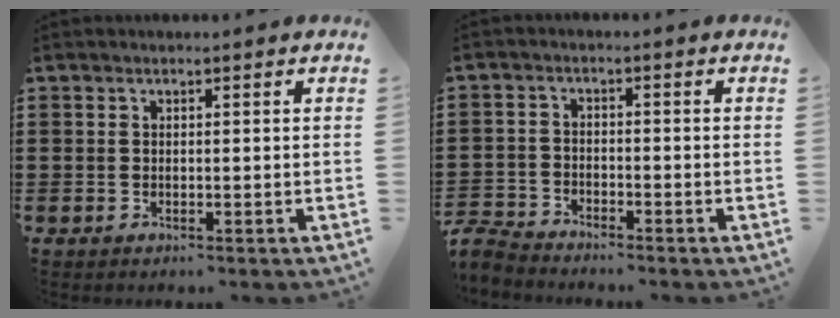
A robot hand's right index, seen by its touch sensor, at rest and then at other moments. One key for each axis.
{"total": 3.3, "fx": -3.3, "fy": 0.5, "fz": 0.1, "tx": -0.021, "ty": -0.003, "tz": -0.074}